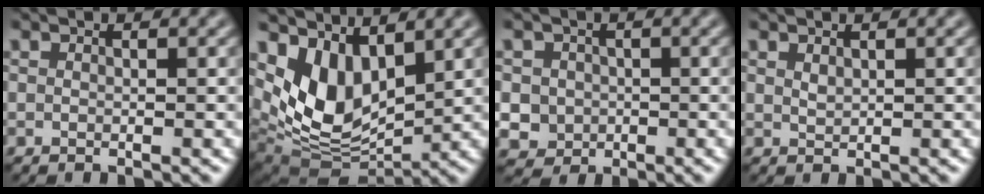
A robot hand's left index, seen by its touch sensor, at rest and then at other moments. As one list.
[{"total": 7.6, "force": [3.1, 4.3, 5.4], "torque": [-0.120, -0.022, 0.057]}, {"total": 3.5, "force": [0.0, 3.3, 1.0], "torque": [-0.013, 0.005, -0.003]}, {"total": 0.7, "force": [0.5, 0.3, 0.4], "torque": [-0.013, 0.000, 0.010]}]